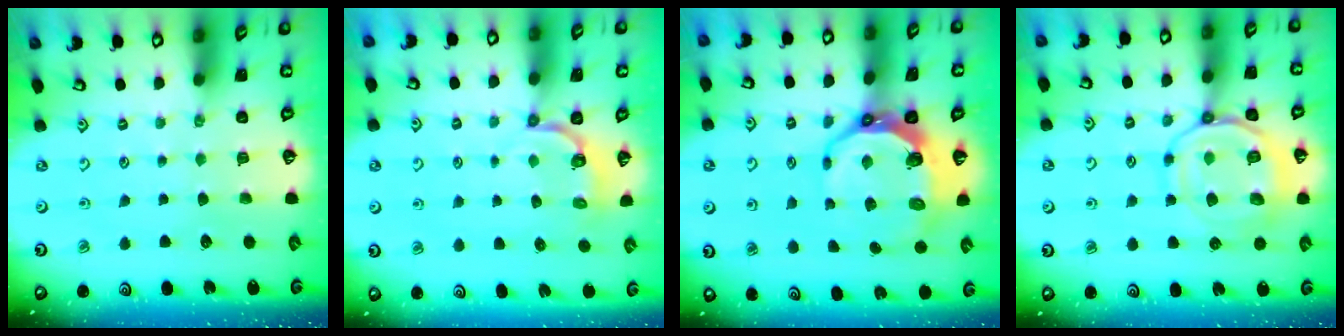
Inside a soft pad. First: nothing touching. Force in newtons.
{"total": 4.2, "press": 3.2, "slide": 2.7}
{"total": 11.5, "press": 10.6, "slide": 4.4}
{"total": 13.1, "press": 13.0, "slide": 1.2}